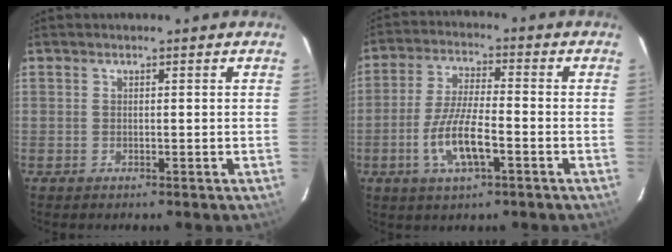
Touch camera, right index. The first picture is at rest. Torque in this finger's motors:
{"motor_torque": [0.22, -0.24, 0.41, 0.14]}